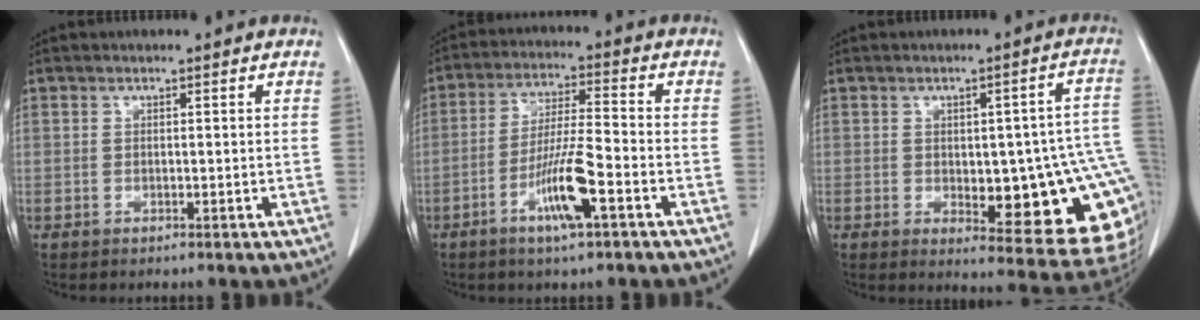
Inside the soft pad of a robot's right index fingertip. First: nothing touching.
{"total": 9.0, "force": [-4.0, 0.5, 8.0], "torque": [-0.156, -0.006, -0.074]}
{"total": 18.9, "force": [-2.9, 5.9, 17.8], "torque": [-0.136, 0.021, -0.010]}